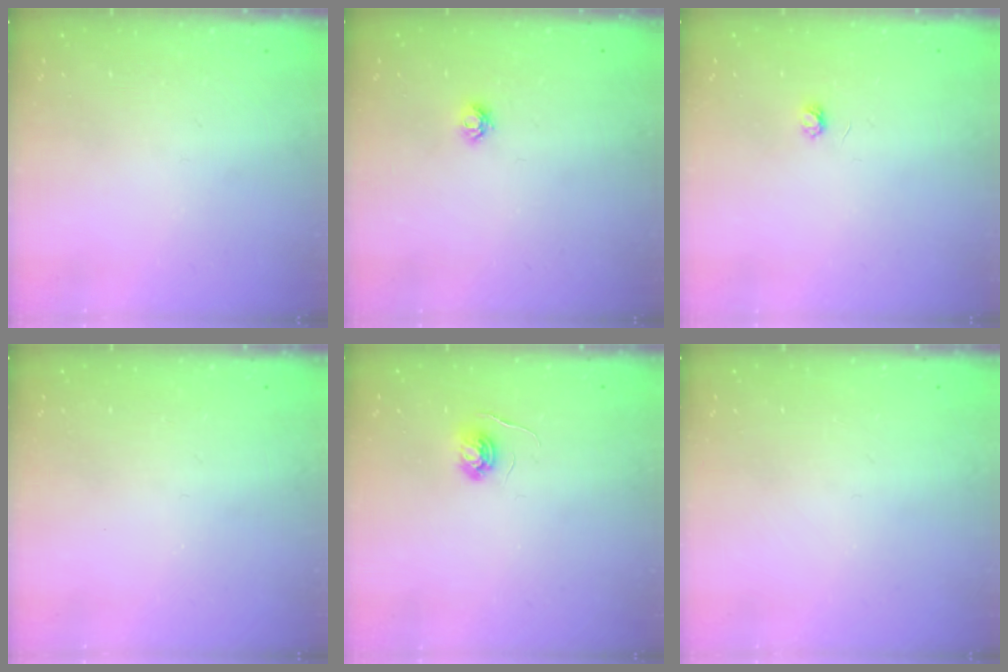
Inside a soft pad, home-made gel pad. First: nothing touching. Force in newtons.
{"total": 5.3, "press": 5.2, "slide": 0.5}
{"total": 2.9, "press": 2.9, "slide": 0.3}
{"total": 0.0}
{"total": 4.0, "press": 4.0, "slide": 0.5}
{"total": 0.0}